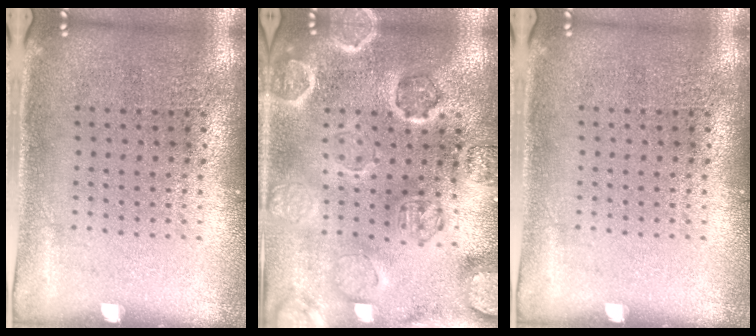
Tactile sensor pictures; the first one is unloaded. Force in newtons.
{"total": 2.5, "press": 2.5, "slide": 0.4}
{"total": 0.0}